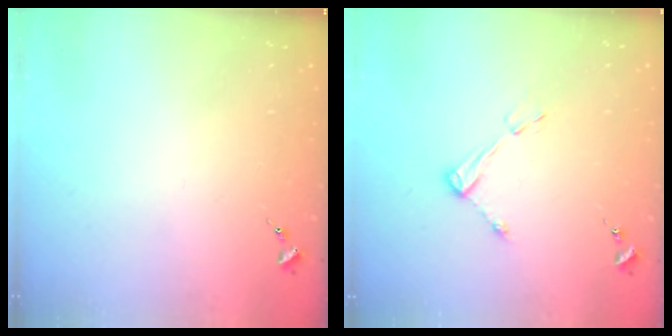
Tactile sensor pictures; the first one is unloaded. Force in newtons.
{"total": 6.0, "press": 5.9, "slide": 0.6}